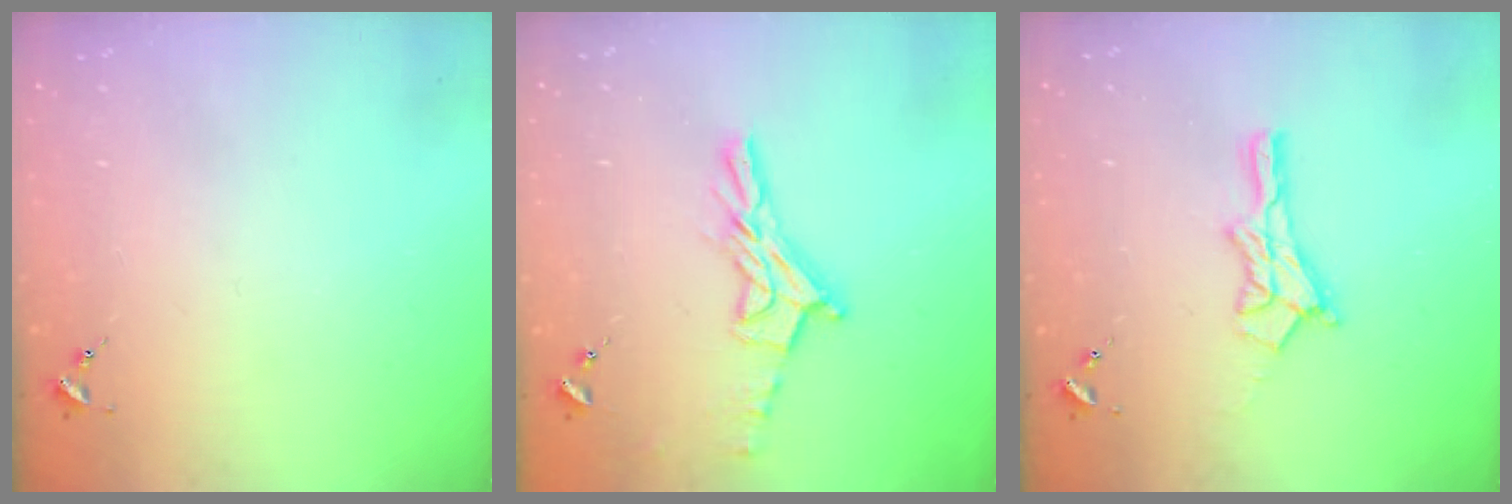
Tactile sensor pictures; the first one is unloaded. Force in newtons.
{"total": 12.0, "press": 12.0, "slide": 1.0}
{"total": 13.0, "press": 13.0, "slide": 0.9}